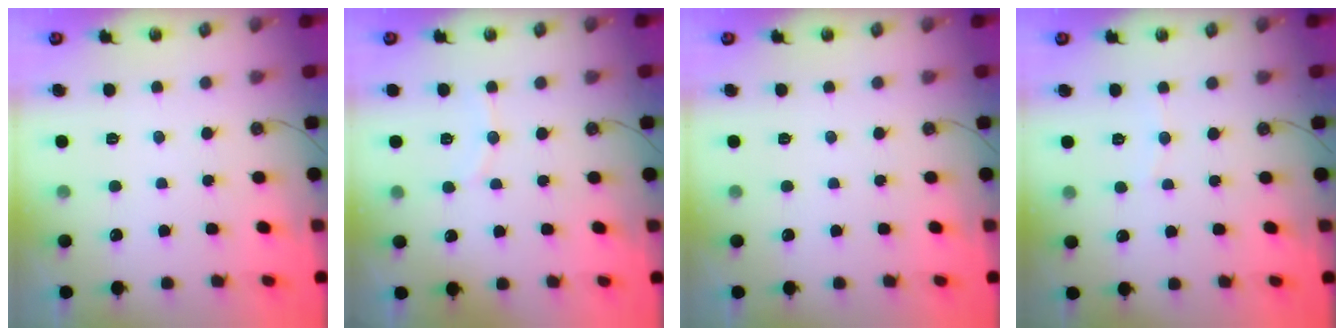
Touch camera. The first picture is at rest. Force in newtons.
{"total": 5.8, "press": 5.4, "slide": 2.1}
{"total": 0.0}
{"total": 3.0, "press": 3.0, "slide": 0.3}